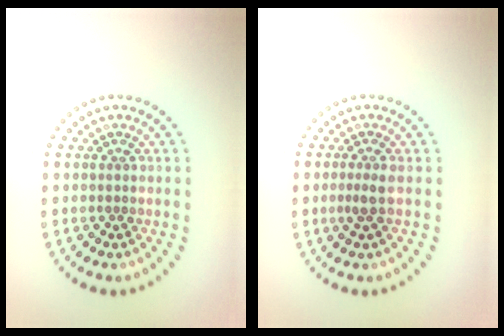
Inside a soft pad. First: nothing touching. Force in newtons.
{"total": 1.3, "press": 1.0, "slide": 0.8}